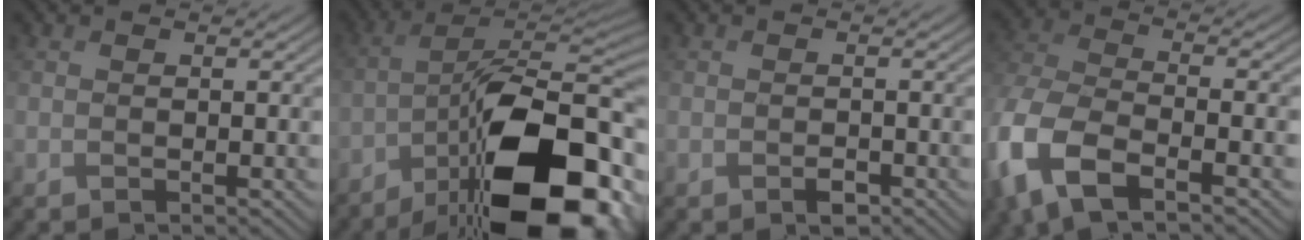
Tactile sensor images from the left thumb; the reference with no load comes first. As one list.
[{"total": 19.1, "force": [-10.1, 7.6, 14.4], "torque": [-0.206, -0.001, -0.162]}, {"total": 1.5, "force": [-0.9, 0.8, 0.9], "torque": [-0.016, -0.002, -0.015]}, {"total": 11.0, "force": [-5.4, 5.1, 8.2], "torque": [-0.208, -0.022, -0.112]}]